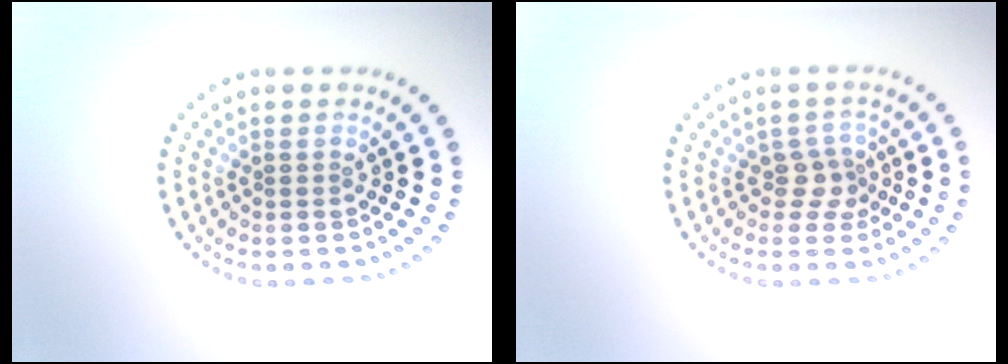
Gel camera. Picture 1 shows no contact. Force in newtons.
{"total": 2.1, "press": 1.6, "slide": 1.3}